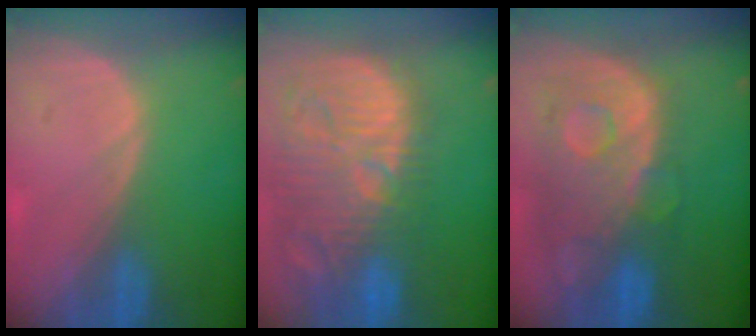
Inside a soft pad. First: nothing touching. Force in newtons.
{"total": 15.4, "press": 13.4, "slide": 7.5}
{"total": 12.0, "press": 10.1, "slide": 6.5}